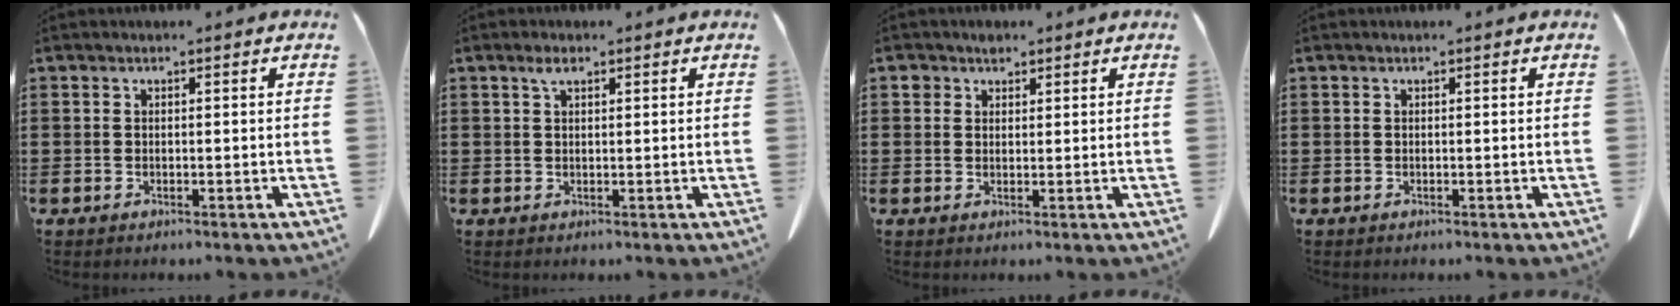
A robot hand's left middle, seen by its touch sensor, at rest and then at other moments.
{"total": 1.8, "force": [0.9, 0.7, 1.4], "torque": [-0.032, 0.001, 0.017]}
{"total": 2.0, "force": [1.5, 1.2, 0.6], "torque": [-0.008, -0.002, 0.028]}
{"total": 0.0}